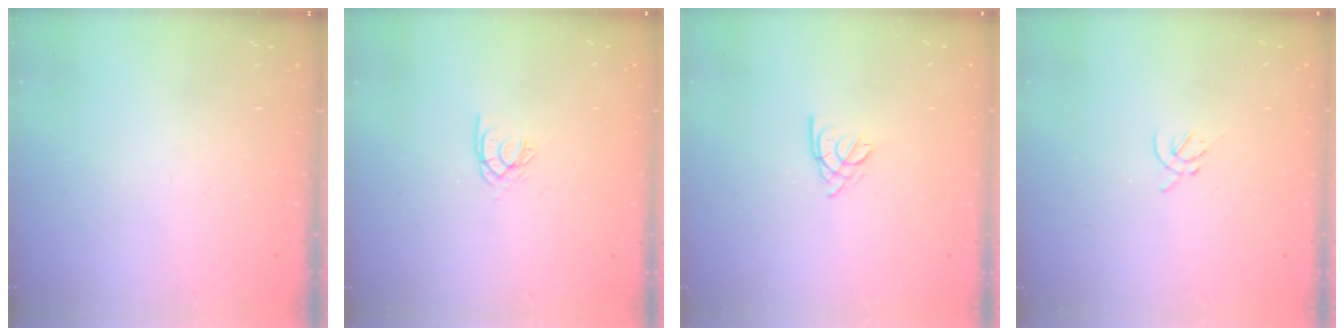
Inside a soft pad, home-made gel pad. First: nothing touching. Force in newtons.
{"total": 2.6, "press": 2.6, "slide": 0.1}
{"total": 1.6, "press": 1.5, "slide": 0.5}
{"total": 1.4, "press": 1.3, "slide": 0.5}